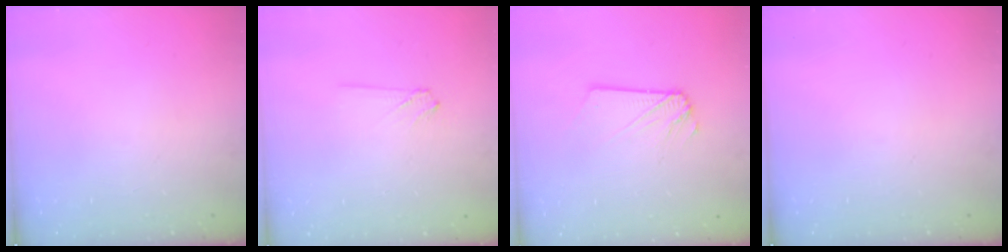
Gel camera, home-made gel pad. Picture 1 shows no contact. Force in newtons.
{"total": 0.8, "press": 0.8, "slide": 0.0}
{"total": 2.6, "press": 2.6, "slide": 0.3}
{"total": 0.0}